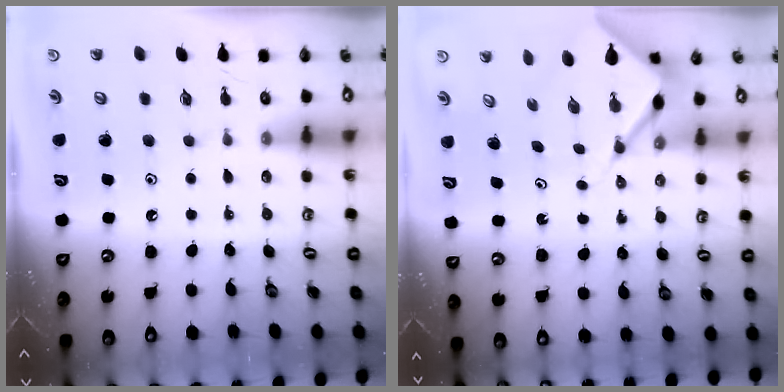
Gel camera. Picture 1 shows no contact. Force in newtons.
{"total": 6.3, "press": 6.2, "slide": 0.6}